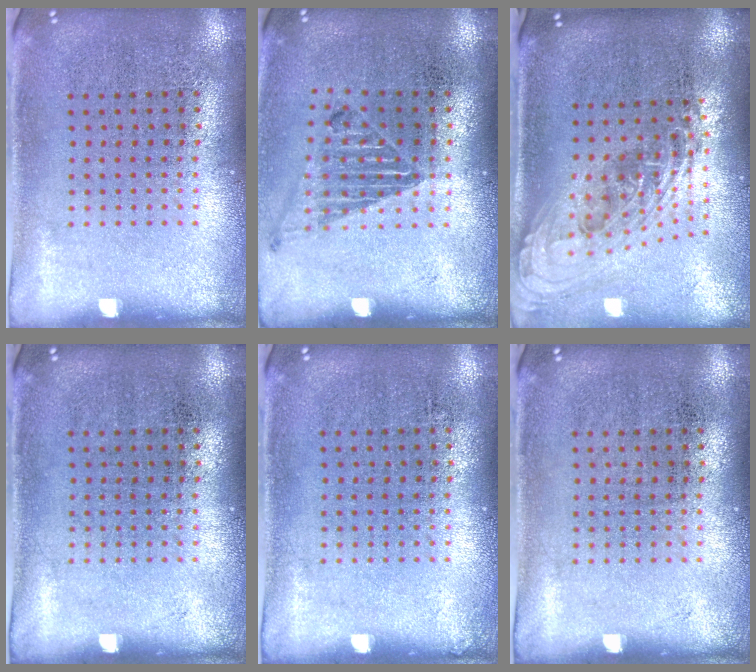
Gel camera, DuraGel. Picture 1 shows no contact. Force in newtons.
{"total": 1.0, "press": 1.0, "slide": 0.2}
{"total": 2.3, "press": 1.7, "slide": 1.5}
{"total": 0.0}
{"total": 0.0}
{"total": 0.0}